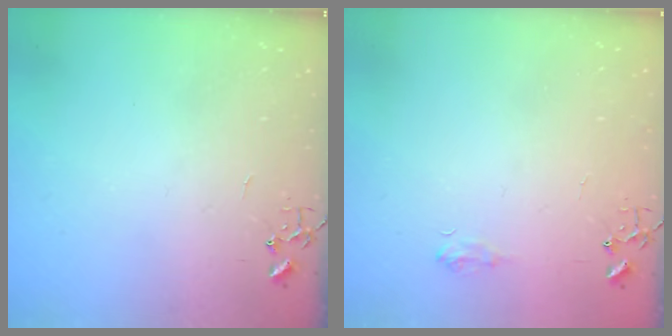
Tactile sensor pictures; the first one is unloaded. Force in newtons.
{"total": 6.0, "press": 5.9, "slide": 0.7}